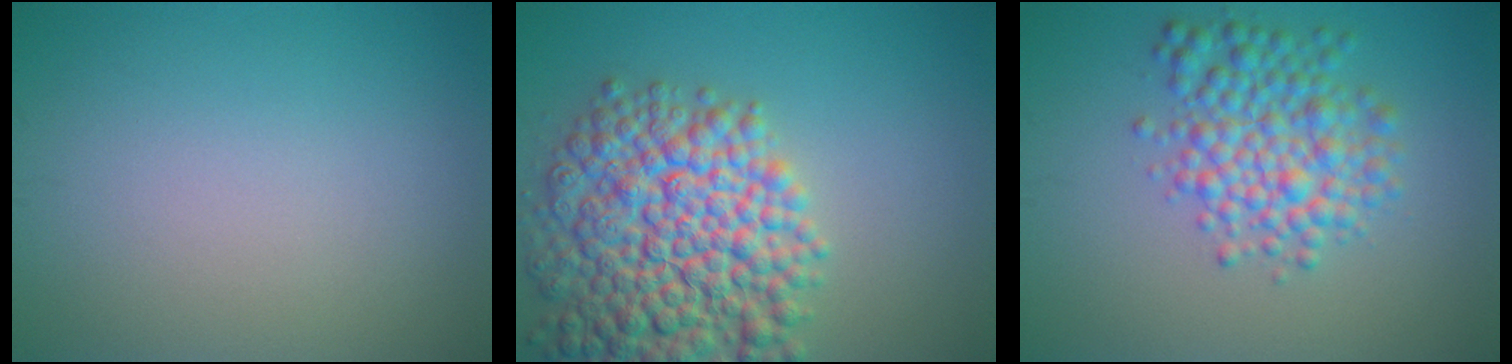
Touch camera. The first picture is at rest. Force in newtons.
{"total": 11.1, "press": 11.0, "slide": 0.4}
{"total": 5.4, "press": 5.4, "slide": 0.1}